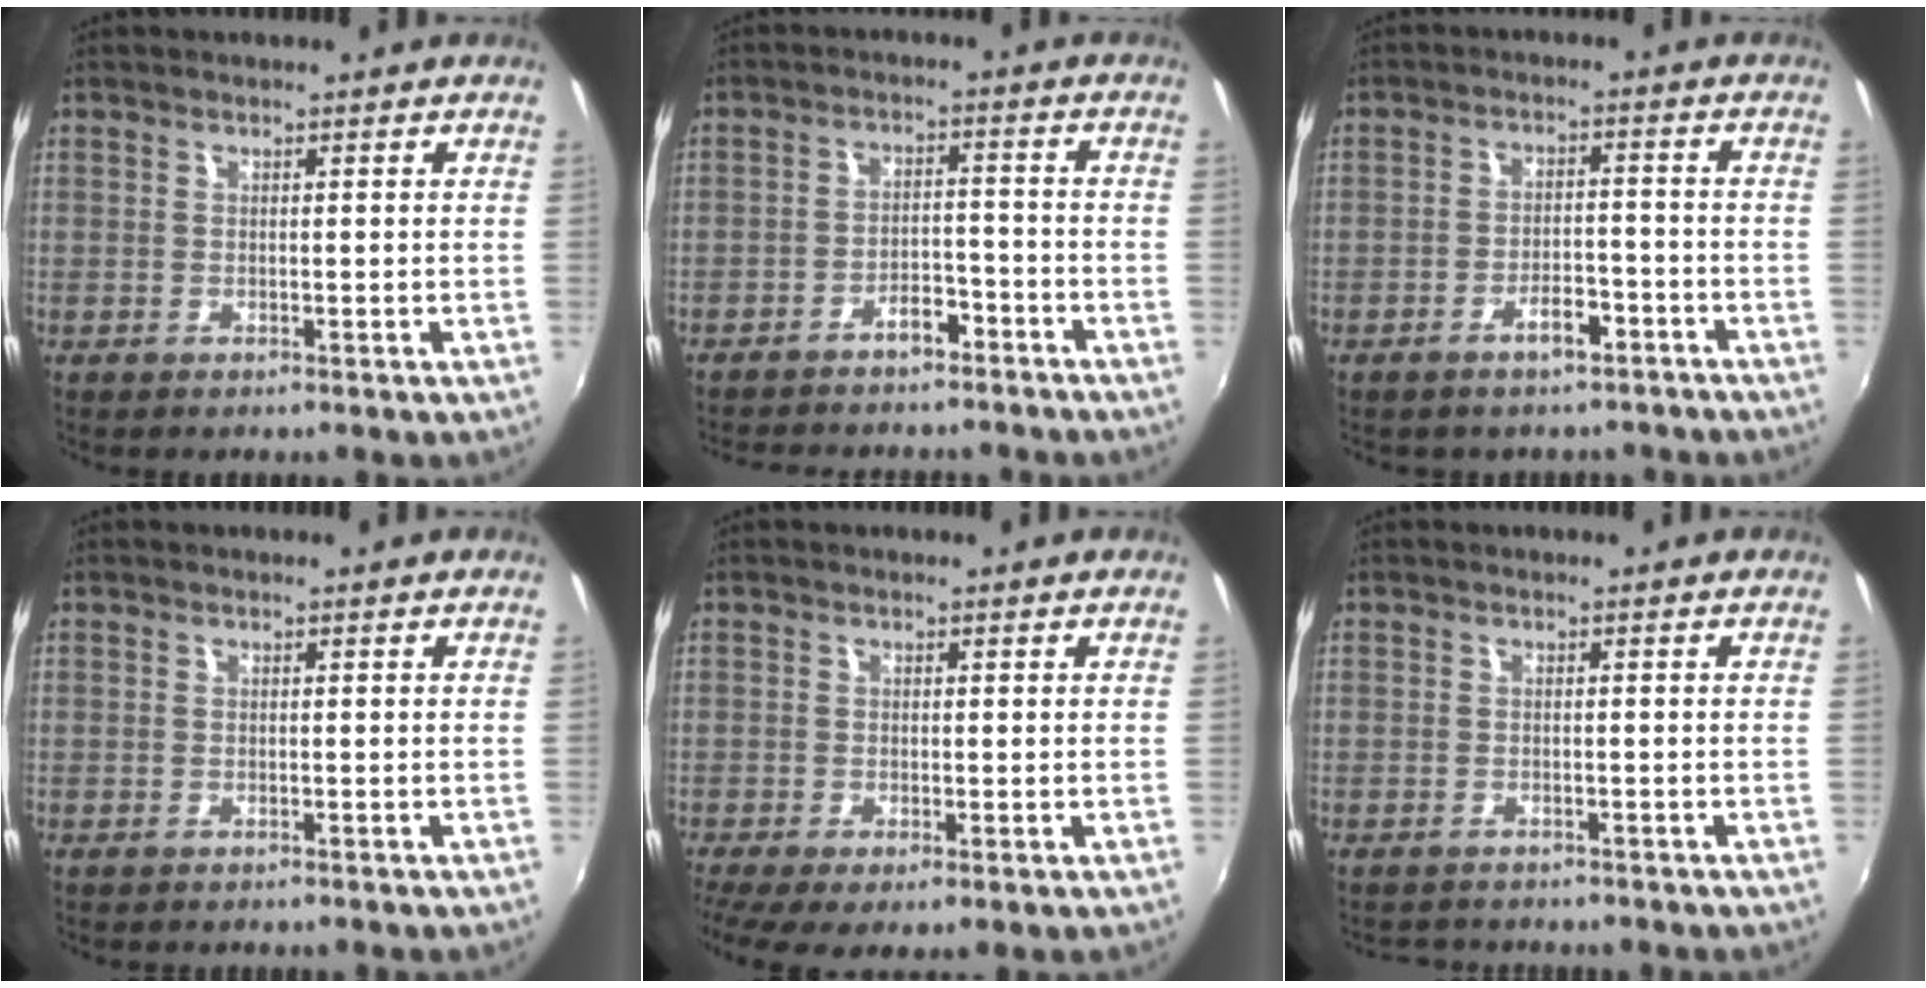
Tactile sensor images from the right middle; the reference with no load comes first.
{"total": 9.3, "force": [-7.9, 3.5, 3.5], "torque": [-0.081, 0.017, -0.106]}
{"total": 5.2, "force": [-3.9, 2.5, 2.4], "torque": [-0.046, 0.016, -0.043]}
{"total": 0.0}
{"total": 4.7, "force": [-1.9, 1.4, 4.0], "torque": [-0.077, -0.022, -0.027]}
{"total": 2.7, "force": [-2.5, 0.9, 0.5], "torque": [-0.016, -0.009, -0.039]}